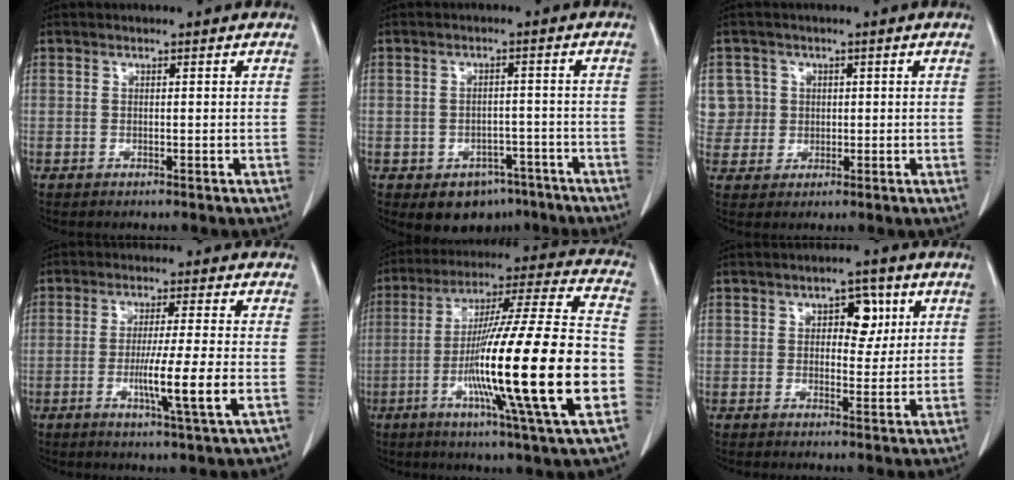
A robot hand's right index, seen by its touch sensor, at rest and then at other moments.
{"total": 6.9, "force": [-4.5, 4.6, 2.4], "torque": [-0.018, 0.011, -0.056]}
{"total": 5.2, "force": [1.3, 5.0, -0.2], "torque": [0.021, 0.015, 0.028]}
{"total": 8.6, "force": [-2.1, -1.0, 8.2], "torque": [-0.141, -0.023, -0.039]}
{"total": 26.7, "force": [-6.5, 0.2, 25.9], "torque": [-0.416, -0.025, -0.123]}
{"total": 5.0, "force": [1.7, 2.8, 3.8], "torque": [-0.046, 0.010, 0.024]}